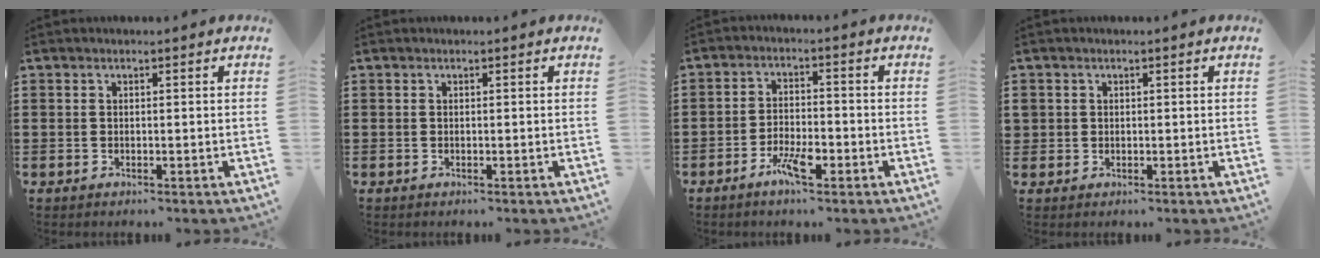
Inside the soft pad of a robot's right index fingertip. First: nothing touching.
{"total": 0.0}
{"total": 4.6, "force": [-2.8, 1.5, 3.4], "torque": [-0.066, 0.003, -0.053]}
{"total": 1.1, "force": [0.2, 1.1, 0.1], "torque": [-0.004, 0.006, 0.004]}